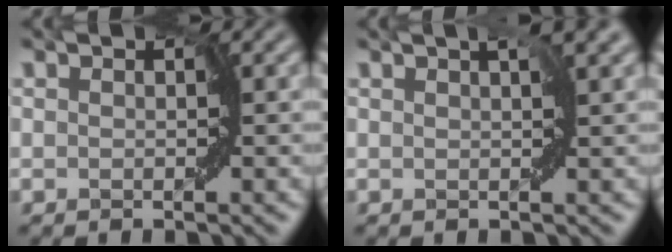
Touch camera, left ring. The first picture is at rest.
{"total": 2.3, "force": [1.2, 0.3, 2.0], "torque": [-0.035, 0.008, 0.021]}